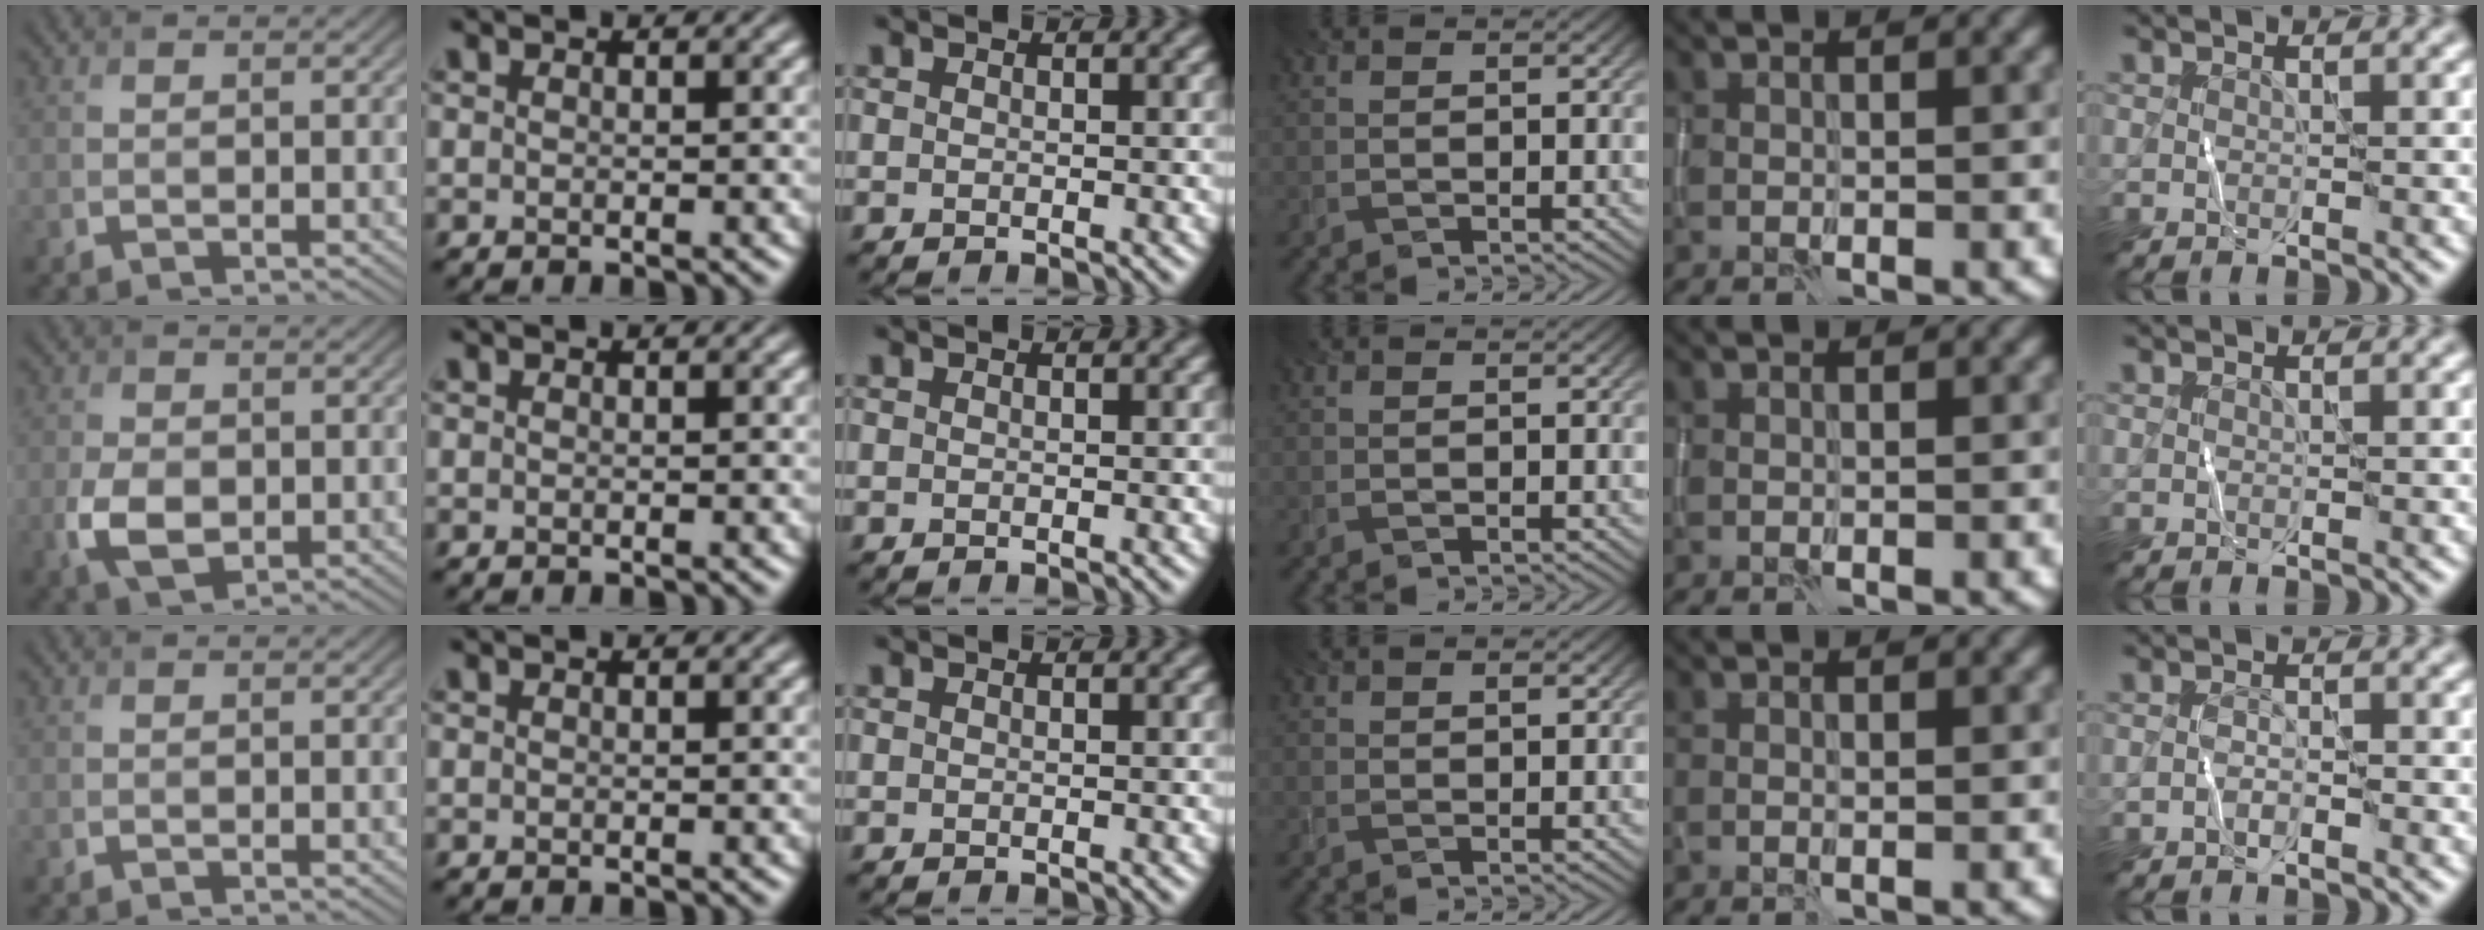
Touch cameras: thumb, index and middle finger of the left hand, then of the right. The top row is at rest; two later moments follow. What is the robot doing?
{"motion": "wipe", "object": "whiteboard"}